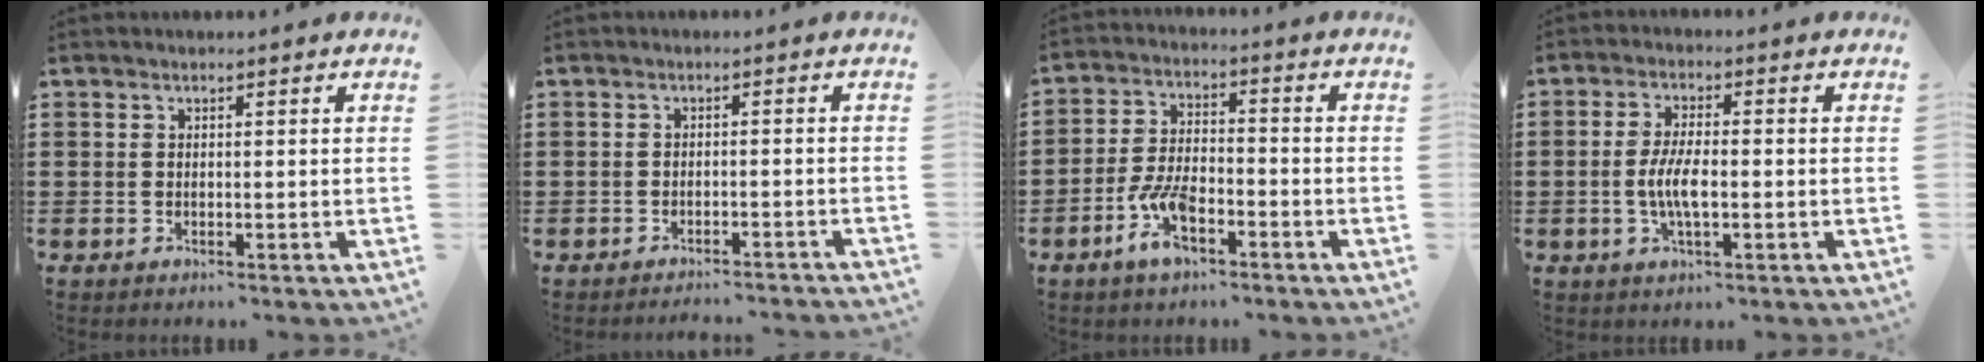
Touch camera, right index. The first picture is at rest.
{"total": 1.9, "force": [-1.9, -0.3, -0.1], "torque": [-0.003, 0.000, -0.039]}
{"total": 7.1, "force": [-3.7, 2.9, 5.4], "torque": [-0.129, -0.003, -0.072]}
{"total": 5.1, "force": [-1.0, 1.4, 4.8], "torque": [-0.110, -0.005, -0.028]}